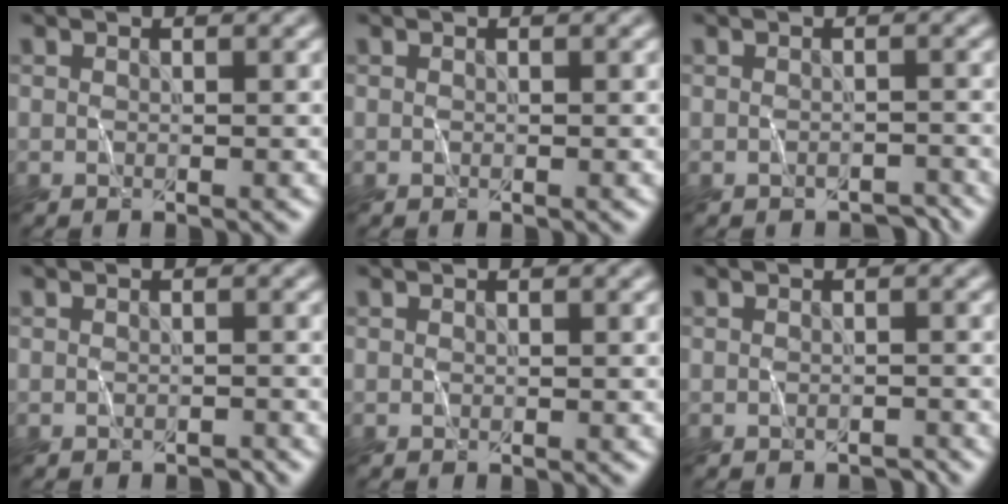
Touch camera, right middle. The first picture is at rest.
{"total": 0.0}
{"total": 1.2, "force": [-1.1, 0.2, 0.1], "torque": [-0.002, -0.004, -0.016]}
{"total": 0.7, "force": [-0.6, 0.1, 0.2], "torque": [-0.001, -0.001, -0.008]}
{"total": 0.0}
{"total": 0.8, "force": [-0.8, 0.1, 0.1], "torque": [-0.001, -0.003, -0.011]}